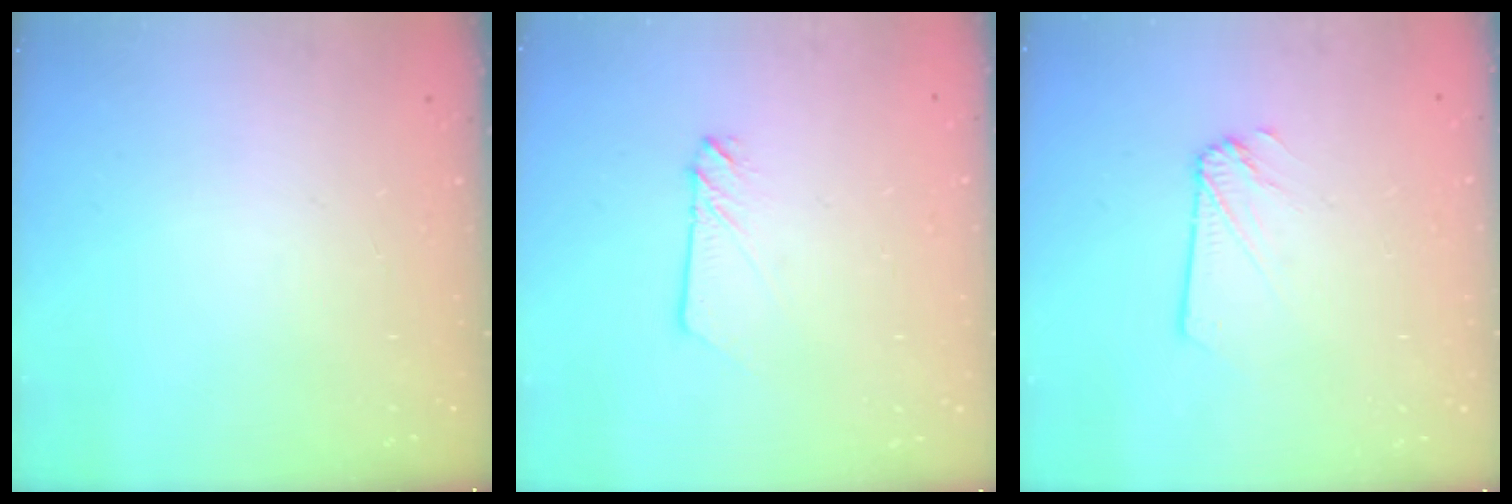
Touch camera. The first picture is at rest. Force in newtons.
{"total": 2.5, "press": 2.5, "slide": 0.3}
{"total": 2.3, "press": 2.3, "slide": 0.2}